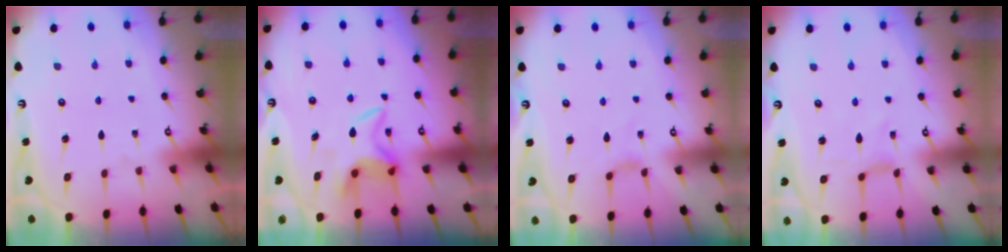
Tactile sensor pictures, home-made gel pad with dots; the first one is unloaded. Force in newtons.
{"total": 5.8, "press": 5.8, "slide": 0.3}
{"total": 0.8, "press": 0.7, "slide": 0.4}
{"total": 0.0}